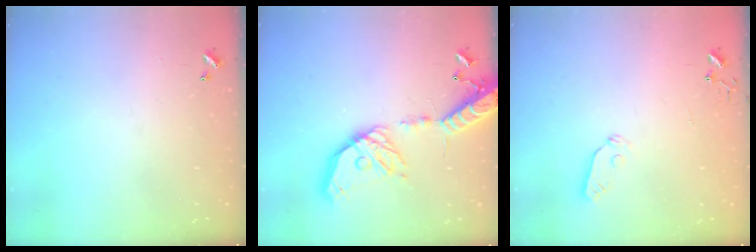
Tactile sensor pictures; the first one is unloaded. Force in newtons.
{"total": 20.9, "press": 20.5, "slide": 3.9}
{"total": 3.8, "press": 3.7, "slide": 0.5}